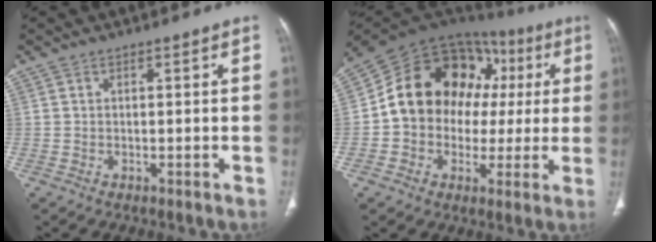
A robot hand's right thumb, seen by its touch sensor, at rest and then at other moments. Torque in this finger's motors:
{"motor_torque": [2.23, 2.78, 1.04, -0.64, 0.12]}